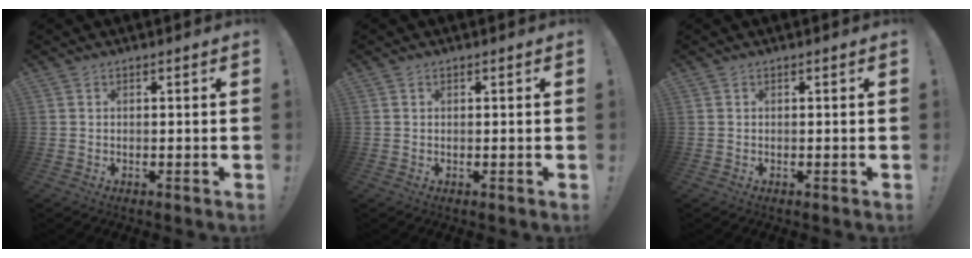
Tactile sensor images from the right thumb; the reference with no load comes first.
{"total": 0.0}
{"total": 0.0}